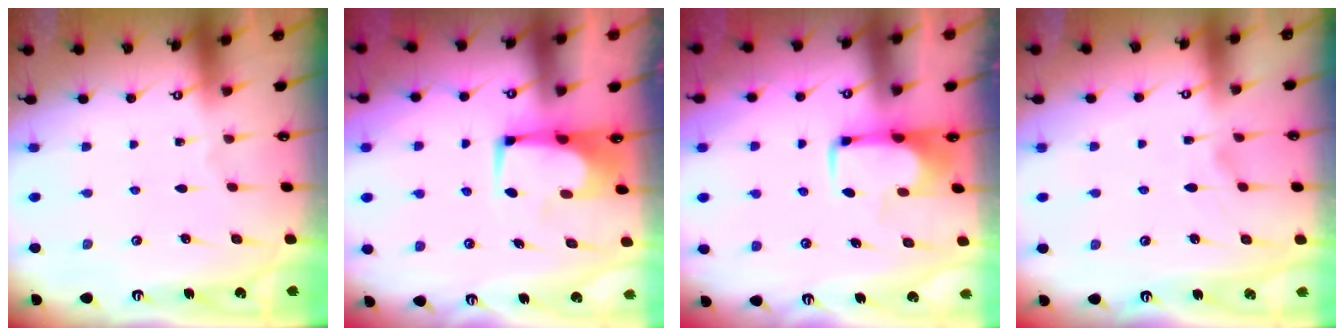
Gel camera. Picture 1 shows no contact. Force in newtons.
{"total": 0.0}
{"total": 2.0, "press": 1.9, "slide": 0.5}
{"total": 1.4, "press": 0.9, "slide": 1.0}